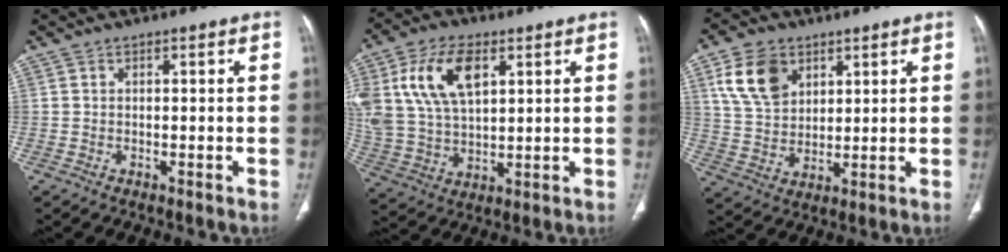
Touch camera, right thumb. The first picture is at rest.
{"total": 16.6, "force": [6.2, 9.3, 12.3], "torque": [-0.238, -0.007, 0.124]}
{"total": 11.0, "force": [5.0, 7.6, 6.1], "torque": [-0.093, -0.014, 0.104]}